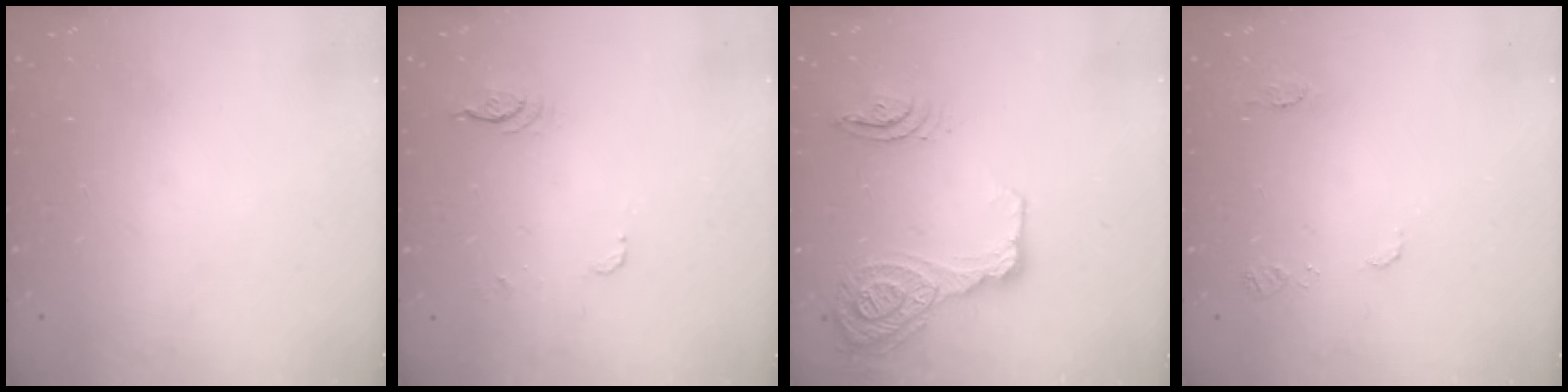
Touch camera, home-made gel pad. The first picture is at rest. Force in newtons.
{"total": 14.3, "press": 5.9, "slide": 13.1}
{"total": 17.9, "press": 17.6, "slide": 3.7}
{"total": 7.1, "press": 7.0, "slide": 0.7}